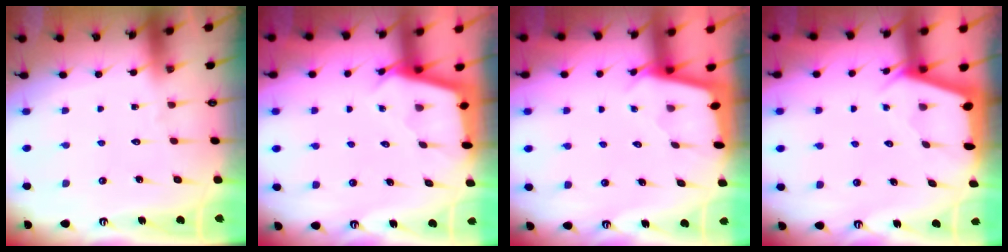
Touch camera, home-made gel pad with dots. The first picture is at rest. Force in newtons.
{"total": 2.5, "press": 2.5, "slide": 0.4}
{"total": 1.8, "press": 1.8, "slide": 0.2}
{"total": 2.4, "press": 2.3, "slide": 0.3}